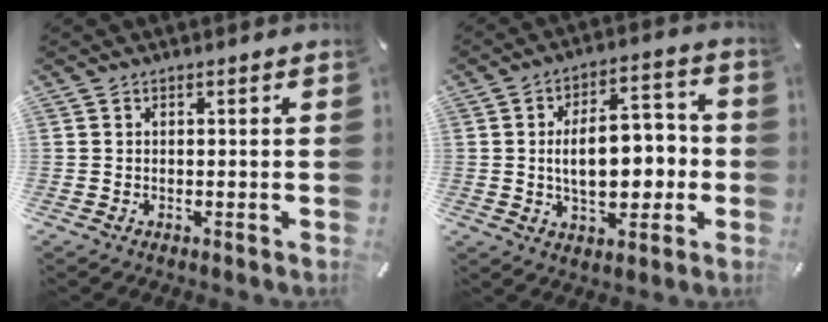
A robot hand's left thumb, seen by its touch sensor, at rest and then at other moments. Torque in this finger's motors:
{"motor_torque": [2.06, 2.19, 1.19, -0.34, 0.36]}